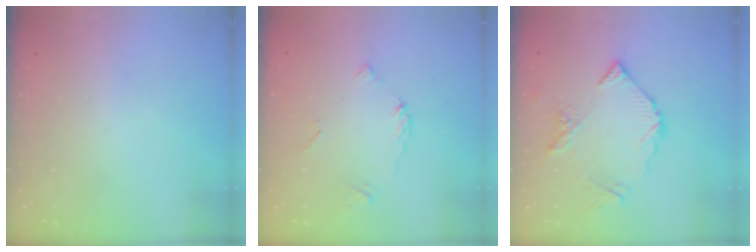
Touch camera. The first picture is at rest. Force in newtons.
{"total": 3.9, "press": 3.9, "slide": 0.4}
{"total": 10.0, "press": 9.9, "slide": 0.9}